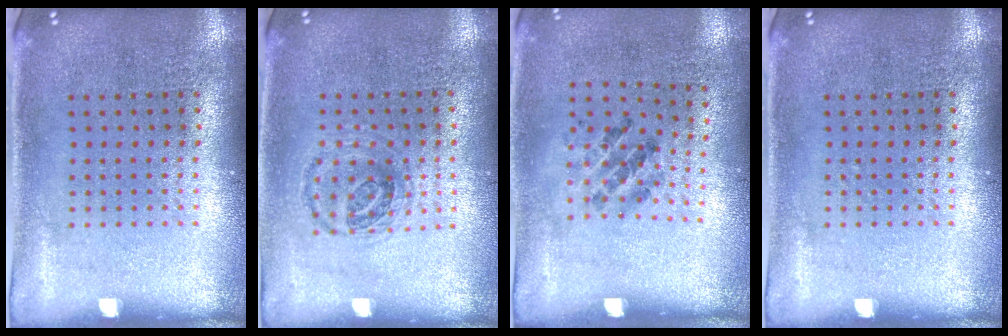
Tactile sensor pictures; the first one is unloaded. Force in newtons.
{"total": 1.0, "press": 1.0, "slide": 0.3}
{"total": 1.3, "press": 0.7, "slide": 1.1}
{"total": 0.0}